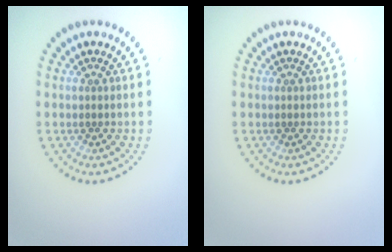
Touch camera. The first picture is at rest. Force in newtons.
{"total": 0.0}